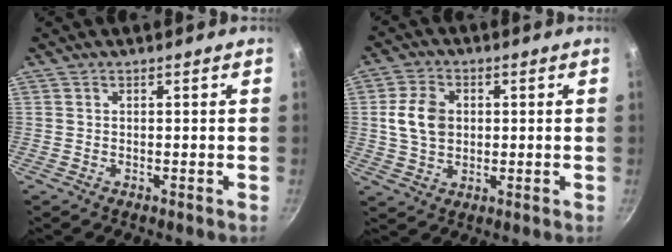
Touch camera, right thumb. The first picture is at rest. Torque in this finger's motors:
{"motor_torque": [1.84, 2.20, 1.81, -0.75, 0.10]}